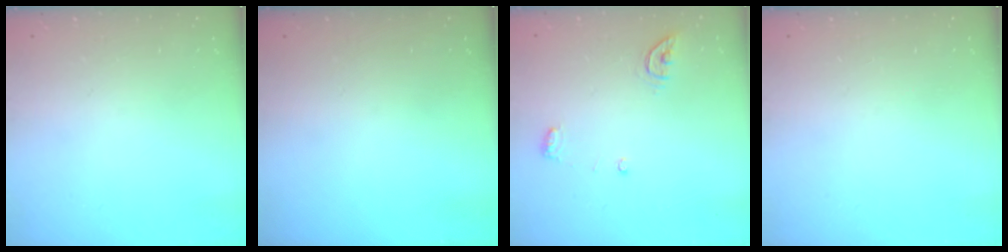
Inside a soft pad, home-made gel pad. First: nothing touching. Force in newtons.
{"total": 0.0}
{"total": 5.5, "press": 5.5, "slide": 0.2}
{"total": 0.0}